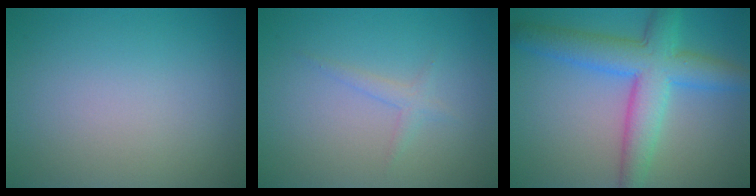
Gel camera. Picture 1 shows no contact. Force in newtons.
{"total": 1.2, "press": 1.2, "slide": 0.0}
{"total": 6.9, "press": 6.9, "slide": 0.3}